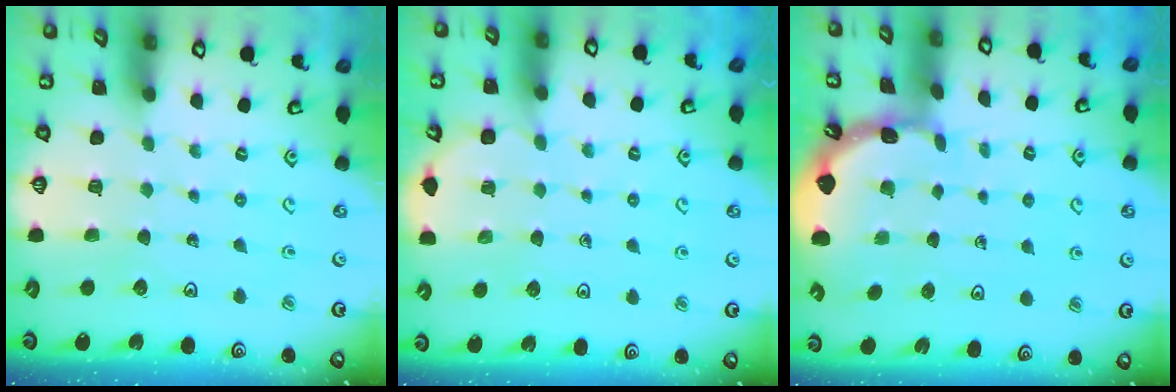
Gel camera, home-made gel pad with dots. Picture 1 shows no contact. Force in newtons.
{"total": 4.9, "press": 4.6, "slide": 1.6}
{"total": 1.6, "press": 1.6, "slide": 0.1}